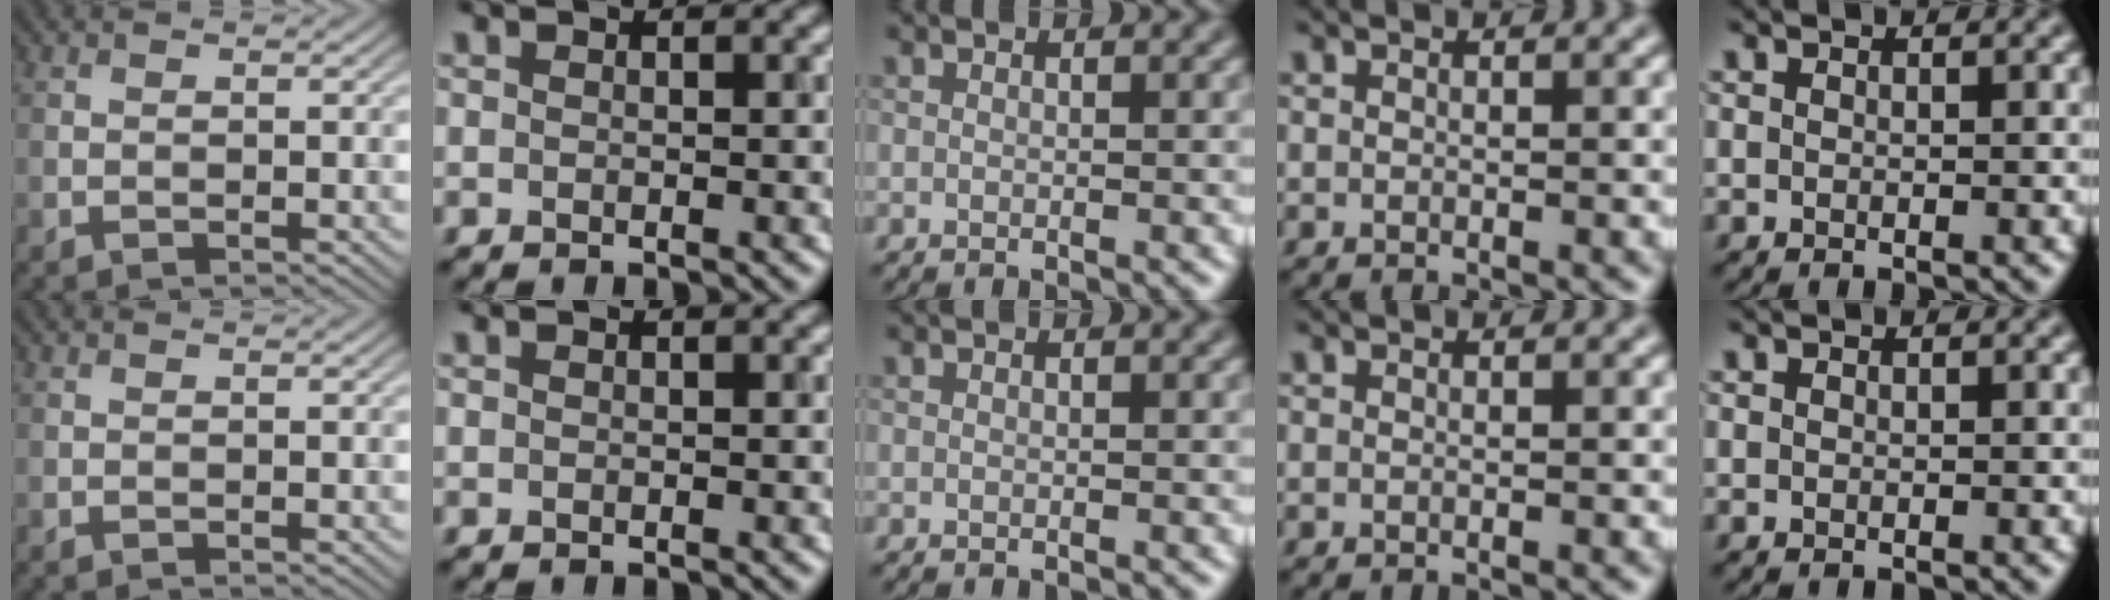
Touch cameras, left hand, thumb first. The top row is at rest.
{}